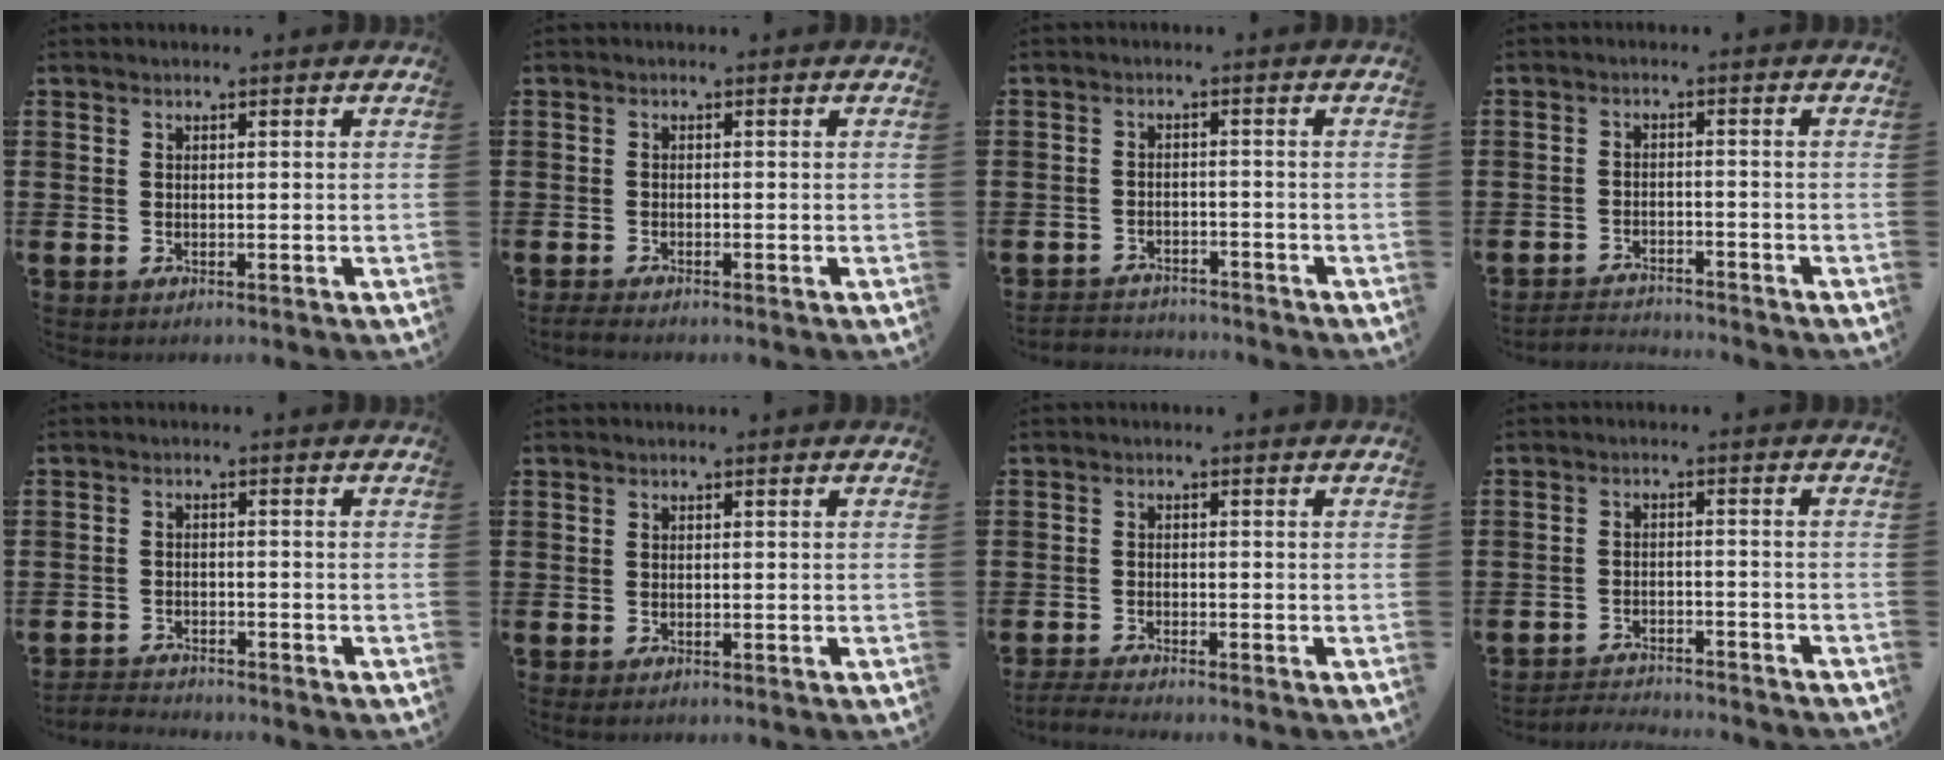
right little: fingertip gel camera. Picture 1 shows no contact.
{"total": 0.9, "force": [-0.7, 0.1, 0.5], "torque": [-0.010, -0.002, -0.014]}
{"total": 2.2, "force": [-2.2, 0.3, -0.3], "torque": [-0.003, 0.001, -0.050]}
{"total": 2.4, "force": [-2.4, 0.0, -0.1], "torque": [-0.004, 0.002, -0.052]}
{"total": 2.1, "force": [-2.1, 0.0, -0.1], "torque": [-0.002, 0.001, -0.047]}
{"total": 0.0}
{"total": 1.7, "force": [-1.6, 0.0, 0.7], "torque": [-0.012, 0.004, -0.030]}
{"total": 2.8, "force": [-2.8, 0.0, -0.2], "torque": [-0.004, 0.002, -0.061]}